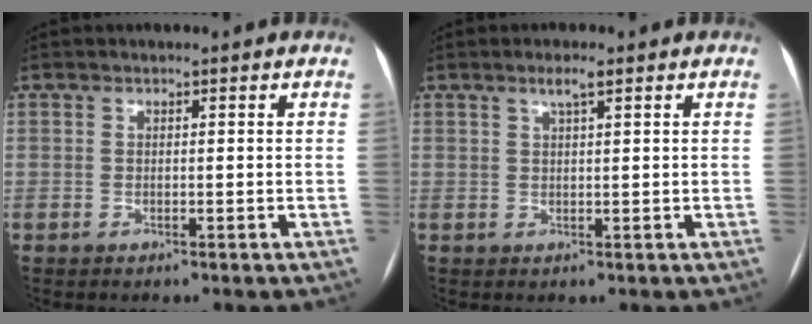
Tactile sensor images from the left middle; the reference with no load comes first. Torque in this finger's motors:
{"motor_torque": [0.21, -0.24, 0.00, 0.01]}